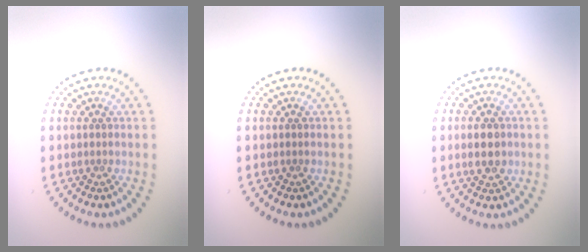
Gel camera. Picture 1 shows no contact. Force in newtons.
{"total": 0.0}
{"total": 2.6, "press": 2.6, "slide": 0.1}